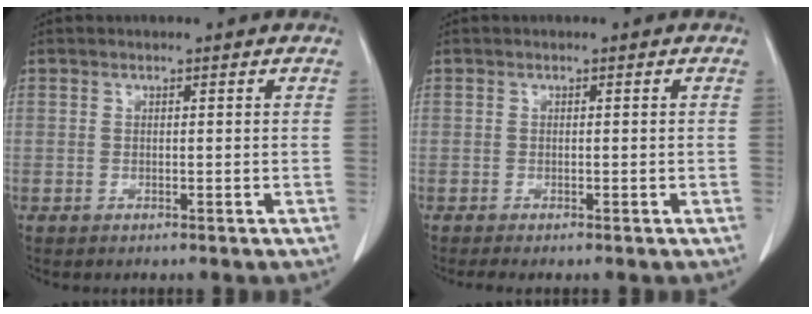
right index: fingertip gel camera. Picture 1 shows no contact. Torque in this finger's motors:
{"motor_torque": [-0.01, -0.05, -0.01, 0.02]}